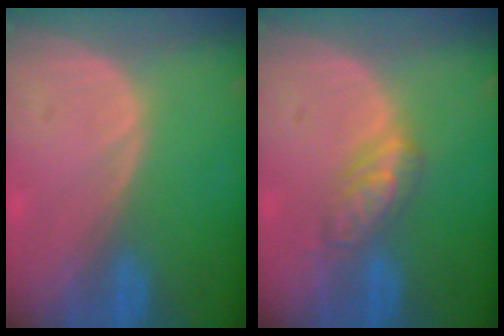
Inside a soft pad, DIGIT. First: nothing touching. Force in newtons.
{"total": 4.7, "press": 4.5, "slide": 1.3}